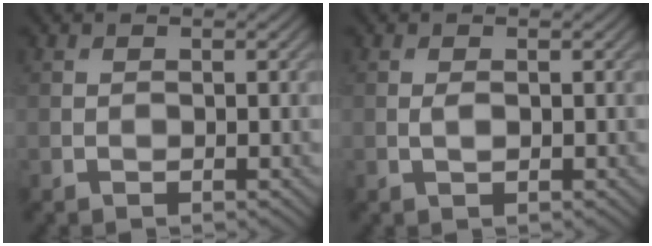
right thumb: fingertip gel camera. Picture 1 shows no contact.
{"total": 0.9, "force": [0.1, 0.4, 0.8], "torque": [-0.020, -0.002, 0.001]}